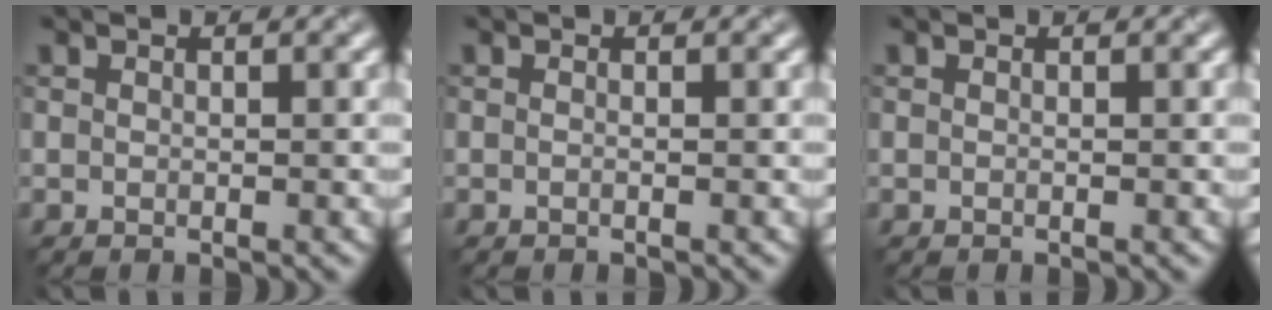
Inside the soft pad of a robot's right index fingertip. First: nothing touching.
{"total": 0.6, "force": [-0.3, 0.2, 0.5], "torque": [-0.003, -0.001, -0.013]}
{"total": 0.0}